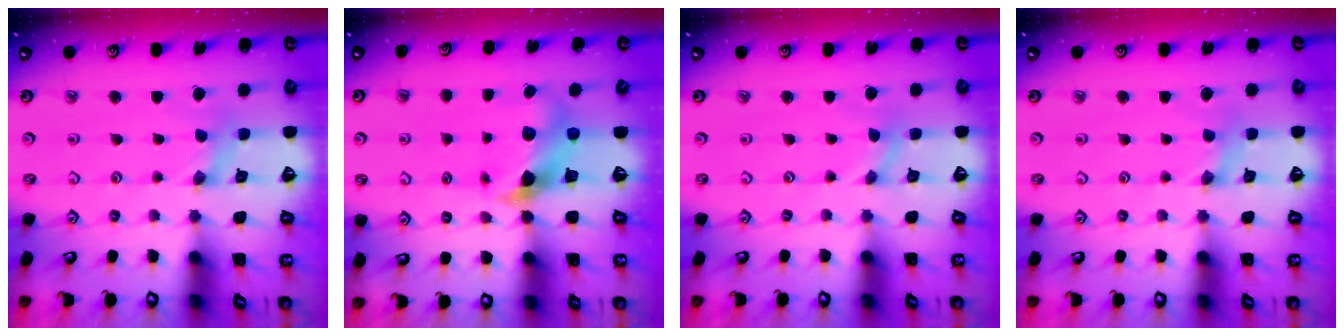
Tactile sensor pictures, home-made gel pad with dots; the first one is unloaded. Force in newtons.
{"total": 6.3, "press": 6.3, "slide": 0.7}
{"total": 0.0}
{"total": 1.1, "press": 1.1, "slide": 0.2}